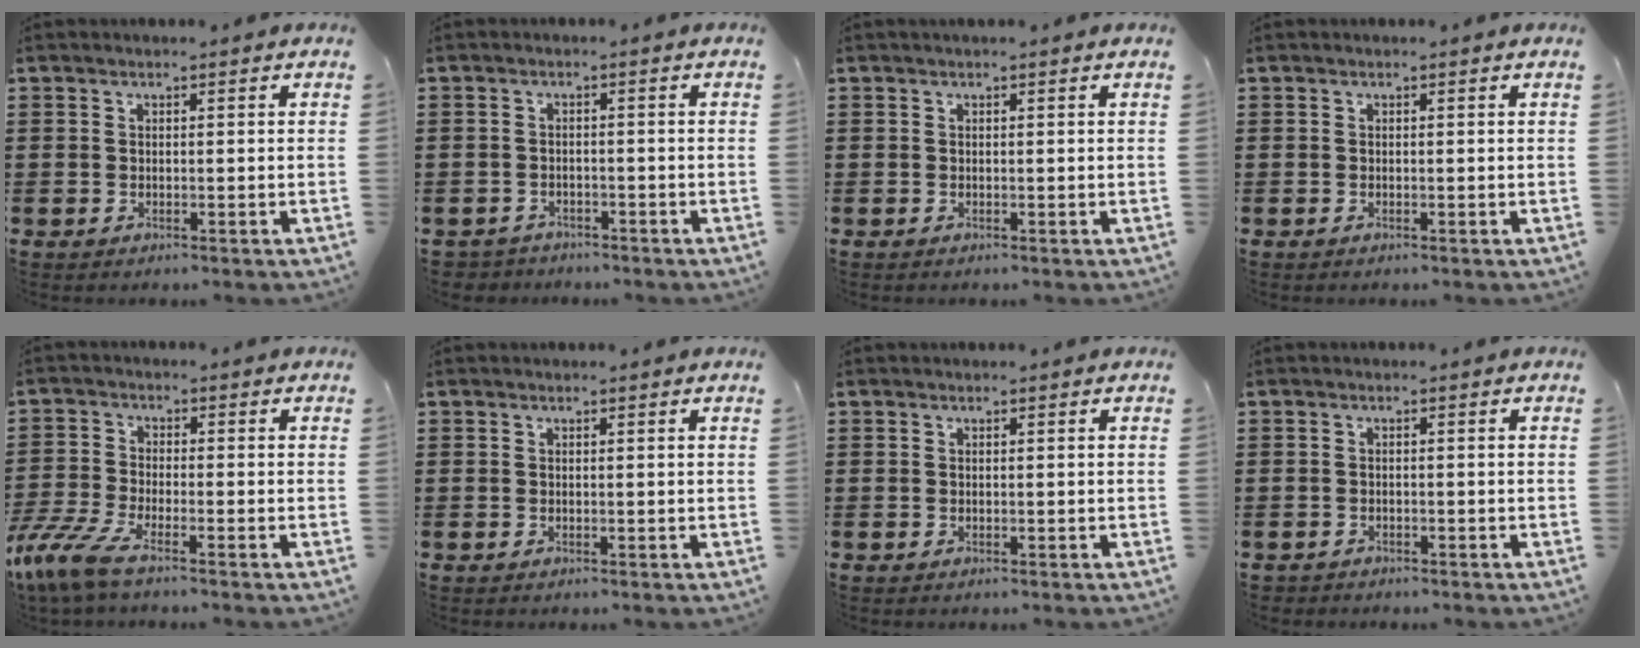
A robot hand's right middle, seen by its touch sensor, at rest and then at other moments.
{"total": 2.2, "force": [-2.0, 0.7, -0.2], "torque": [-0.003, 0.000, -0.047]}
{"total": 0.0}
{"total": 0.0}
{"total": 6.5, "force": [-4.8, 1.1, 4.1], "torque": [-0.123, -0.024, -0.103]}
{"total": 0.0}
{"total": 0.0}
{"total": 1.1, "force": [-1.0, 0.4, -0.1], "torque": [-0.001, 0.001, -0.023]}